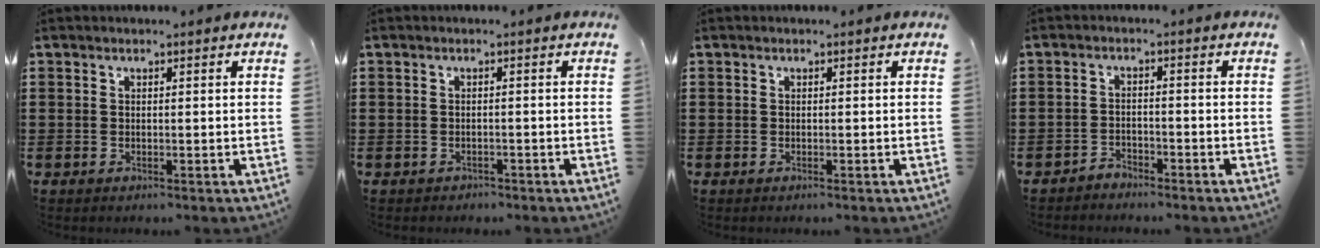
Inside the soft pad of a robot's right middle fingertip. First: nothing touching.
{"total": 0.9, "force": [-0.9, 0.3, -0.1], "torque": [-0.003, 0.000, -0.020]}
{"total": 0.0}
{"total": 2.5, "force": [-2.5, 0.4, -0.2], "torque": [-0.007, 0.000, -0.053]}